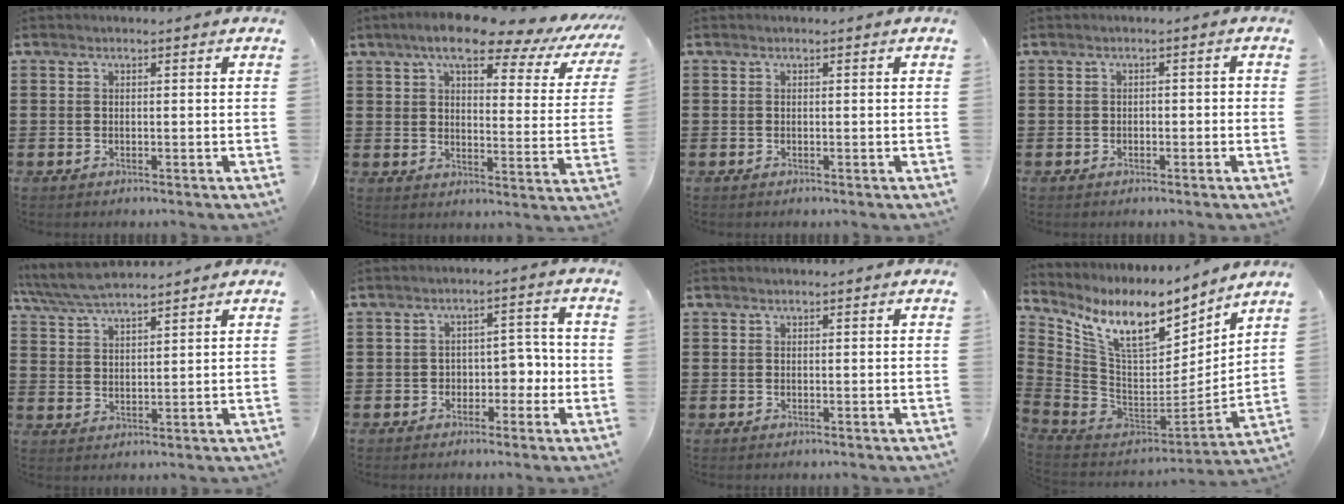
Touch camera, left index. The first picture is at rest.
{"total": 9.8, "force": [7.6, 1.8, 5.9], "torque": [-0.111, -0.037, 0.123]}
{"total": 0.0}
{"total": 1.0, "force": [-0.7, 0.5, 0.5], "torque": [-0.014, 0.002, -0.017]}
{"total": 4.9, "force": [4.5, 0.7, 1.8], "torque": [-0.050, -0.013, 0.083]}
{"total": 3.8, "force": [-1.1, 2.9, 2.2], "torque": [-0.043, 0.005, -0.029]}
{"total": 0.0}
{"total": 11.6, "force": [7.9, 3.8, 7.7], "torque": [-0.174, -0.052, 0.139]}